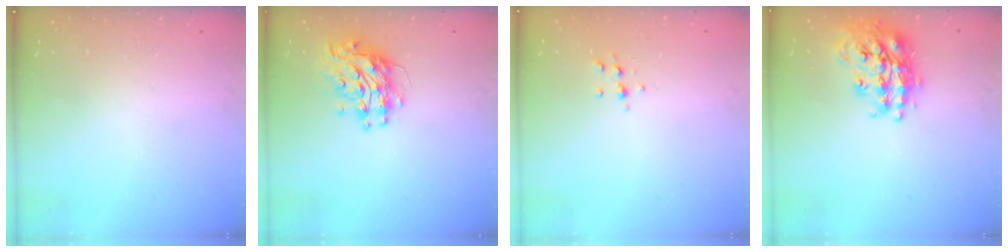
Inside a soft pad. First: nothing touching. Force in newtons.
{"total": 11.5, "press": 11.5, "slide": 1.0}
{"total": 5.8, "press": 5.8, "slide": 0.6}
{"total": 20.1, "press": 20.1, "slide": 1.4}